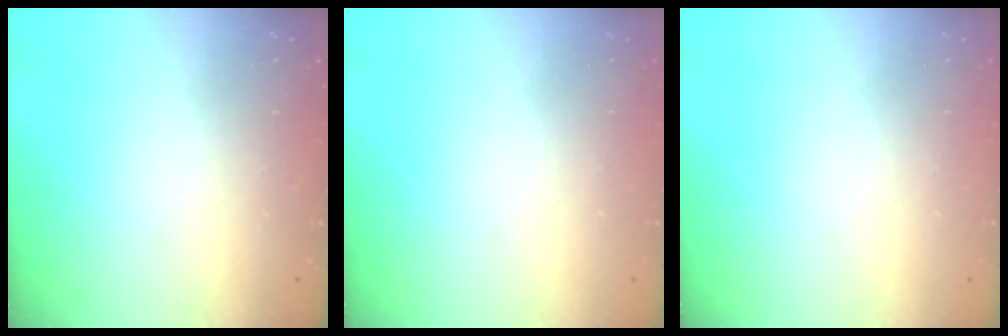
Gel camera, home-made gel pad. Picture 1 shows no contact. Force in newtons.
{"total": 0.0}
{"total": 0.0}